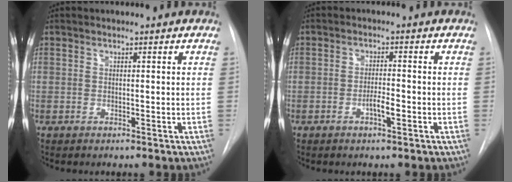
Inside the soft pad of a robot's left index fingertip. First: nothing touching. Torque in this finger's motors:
{"motor_torque": [0.45, 0.28, 0.05, 0.02]}